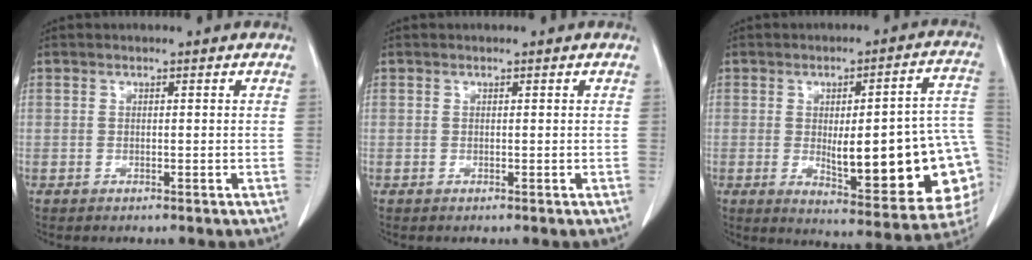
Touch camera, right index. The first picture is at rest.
{"total": 0.0}
{"total": 22.3, "force": [-2.8, 5.0, 21.6], "torque": [-0.206, 0.016, -0.012]}